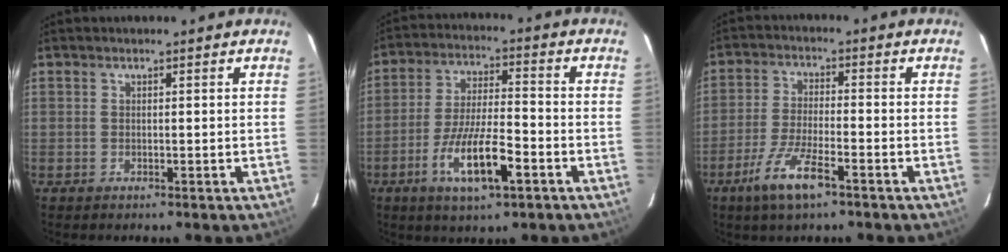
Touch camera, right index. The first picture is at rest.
{"total": 11.8, "force": [-5.5, 2.9, 10.0], "torque": [-0.199, -0.011, -0.096]}
{"total": 8.7, "force": [-5.3, 1.9, 6.7], "torque": [-0.147, -0.010, -0.102]}